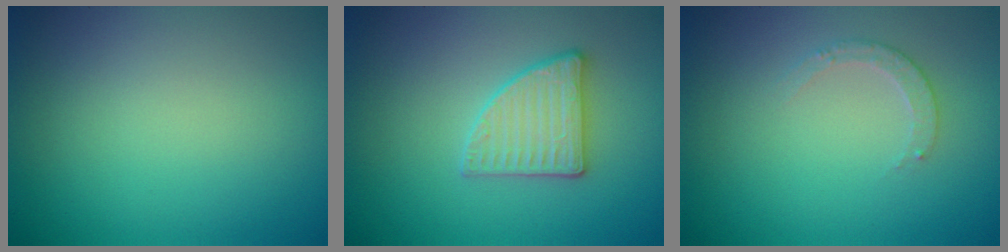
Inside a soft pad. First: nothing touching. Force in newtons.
{"total": 2.8, "press": 2.8, "slide": 0.4}
{"total": 1.5, "press": 1.5, "slide": 0.2}